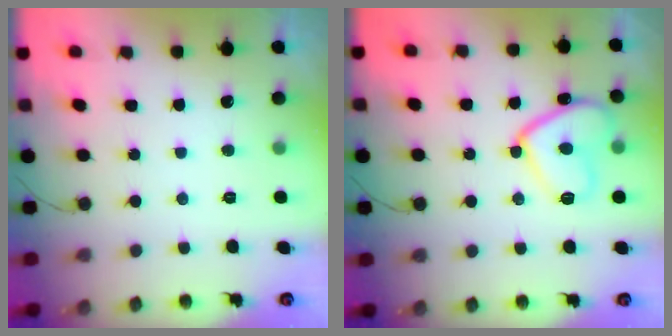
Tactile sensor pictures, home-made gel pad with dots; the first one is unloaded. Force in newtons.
{"total": 12.5, "press": 12.4, "slide": 1.4}